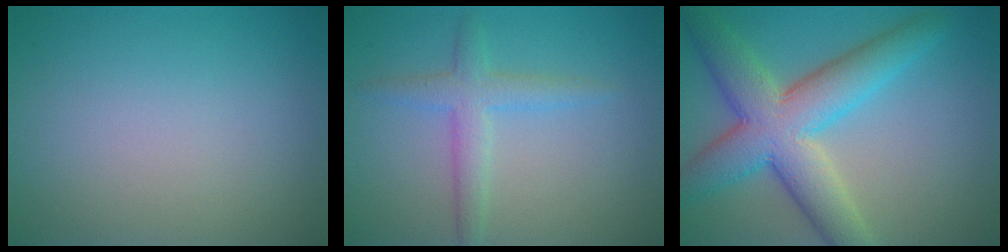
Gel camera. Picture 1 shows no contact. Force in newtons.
{"total": 2.7, "press": 2.7, "slide": 0.1}
{"total": 8.8, "press": 8.8, "slide": 0.4}